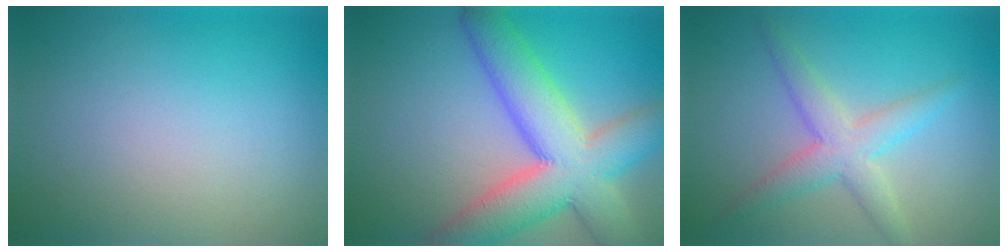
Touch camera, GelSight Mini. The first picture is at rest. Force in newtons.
{"total": 10.2, "press": 10.2, "slide": 0.6}
{"total": 3.8, "press": 3.8, "slide": 0.1}